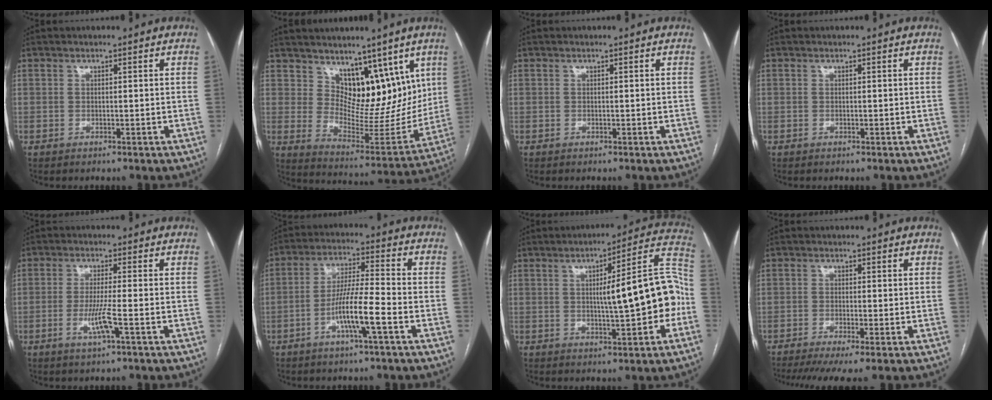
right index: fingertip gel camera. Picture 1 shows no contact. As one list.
[{"total": 12.6, "force": [7.7, 6.7, 7.4], "torque": [-0.097, -0.004, 0.141]}, {"total": 0.0}, {"total": 0.0}, {"total": 4.7, "force": [-1.7, -0.3, 4.4], "torque": [-0.089, -0.011, -0.032]}, {"total": 8.7, "force": [-3.5, 0.1, 7.9], "torque": [-0.152, 0.003, -0.065]}, {"total": 14.3, "force": [-1.3, 1.7, 14.1], "torque": [-0.188, 0.033, -0.016]}, {"total": 5.9, "force": [-4.0, 0.4, 4.3], "torque": [-0.069, -0.009, -0.068]}]